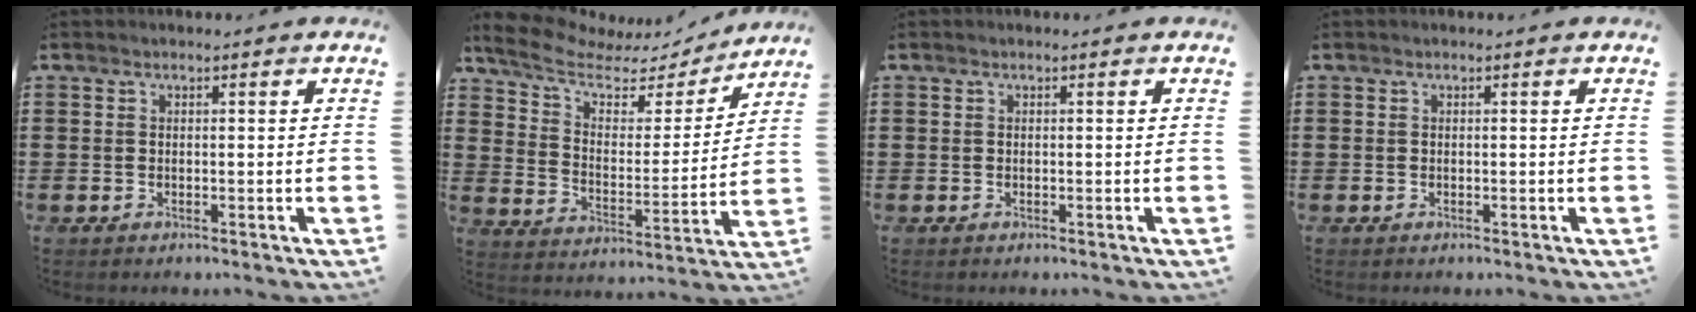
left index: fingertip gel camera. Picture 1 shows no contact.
{"total": 7.2, "force": [5.9, 2.7, 3.3], "torque": [-0.092, -0.026, 0.100]}
{"total": 0.0}
{"total": 0.0}